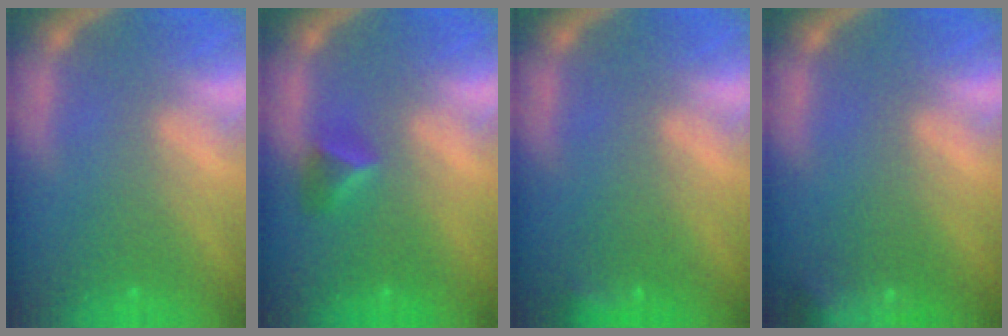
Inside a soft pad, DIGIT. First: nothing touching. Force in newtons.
{"total": 2.4}
{"total": 1.9}
{"total": 9.0}